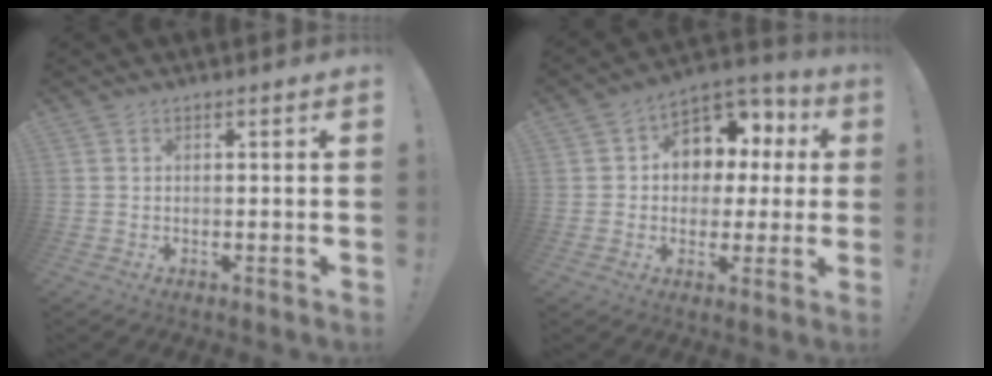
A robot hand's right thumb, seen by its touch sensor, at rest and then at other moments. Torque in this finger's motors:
{"motor_torque": [2.02, 2.66, 0.55, -0.40, 0.12]}